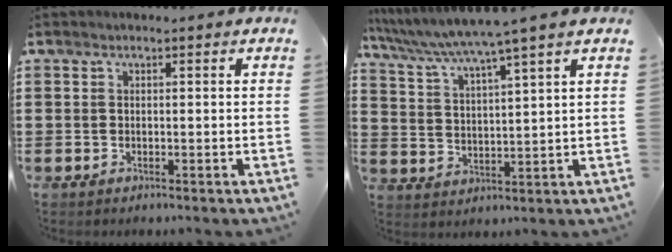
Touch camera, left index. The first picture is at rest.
{"total": 5.5, "force": [4.8, -1.1, 2.5], "torque": [-0.069, -0.032, 0.076]}